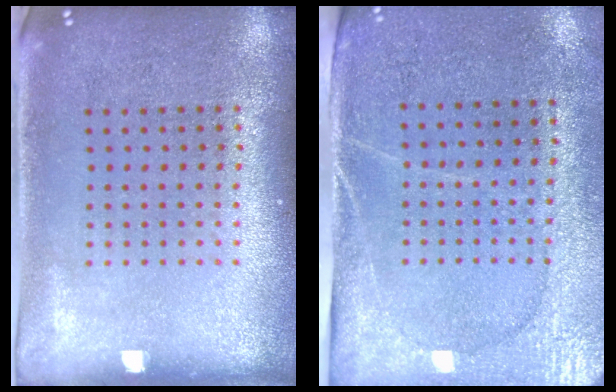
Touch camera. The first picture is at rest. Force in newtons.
{"total": 2.9, "press": 2.5, "slide": 1.4}